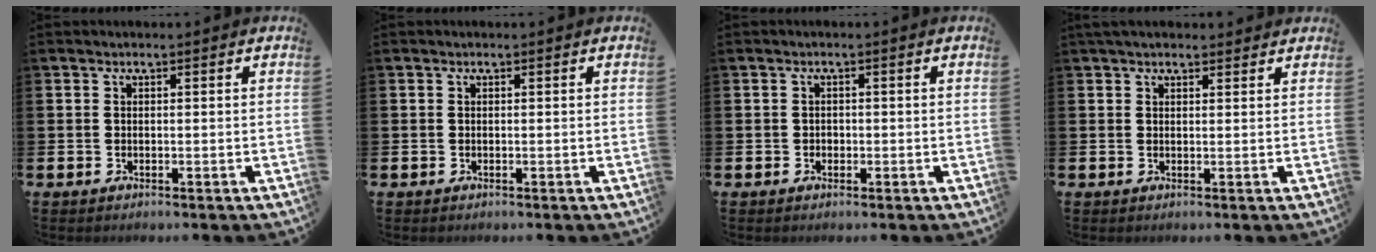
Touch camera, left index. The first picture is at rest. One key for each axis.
{"total": 0.0}
{"total": 0.9, "fx": -0.2, "fy": 0.8, "fz": 0.2, "tx": -0.001, "ty": 0.005, "tz": -0.006}
{"total": 2.0, "fx": 1.8, "fy": 0.7, "fz": 0.6, "tx": -0.002, "ty": -0.001, "tz": 0.029}